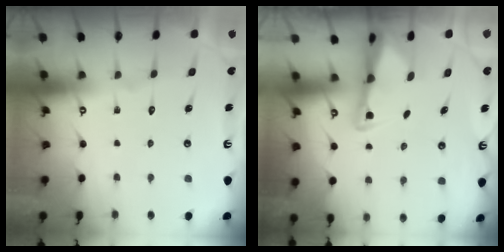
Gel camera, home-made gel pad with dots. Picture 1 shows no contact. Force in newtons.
{"total": 2.3, "press": 2.2, "slide": 0.4}